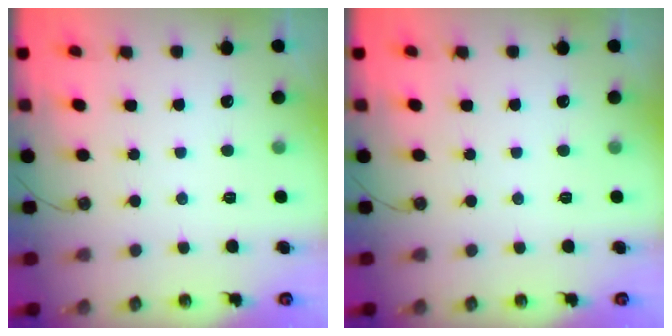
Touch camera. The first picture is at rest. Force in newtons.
{"total": 0.0}